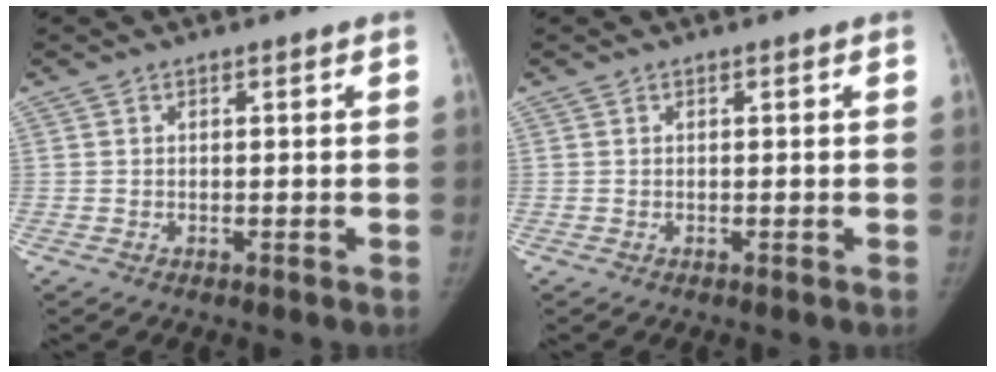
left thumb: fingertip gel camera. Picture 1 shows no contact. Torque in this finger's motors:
{"motor_torque": [0.01, 0.00, 0.20, -0.24, -0.07]}